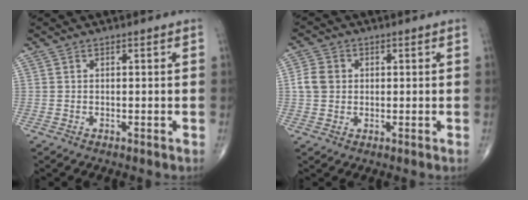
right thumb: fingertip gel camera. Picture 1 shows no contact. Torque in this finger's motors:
{"motor_torque": [-0.18, 0.22, 0.08, -0.12, 0.08]}